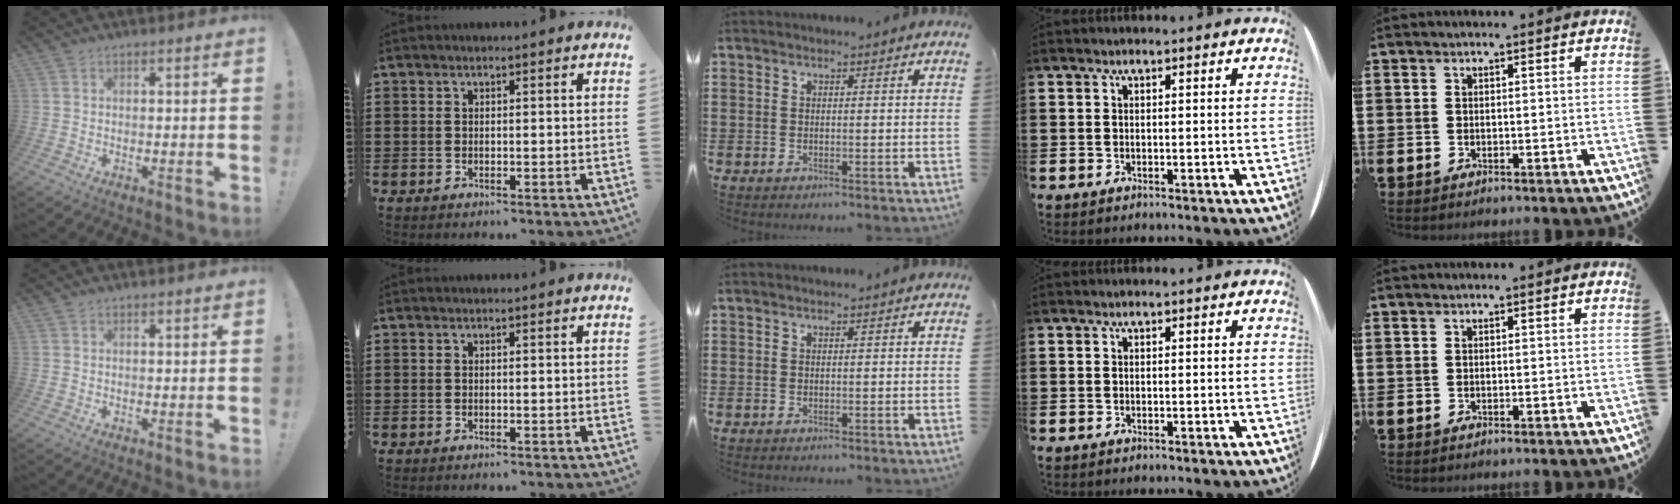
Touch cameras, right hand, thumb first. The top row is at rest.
{}